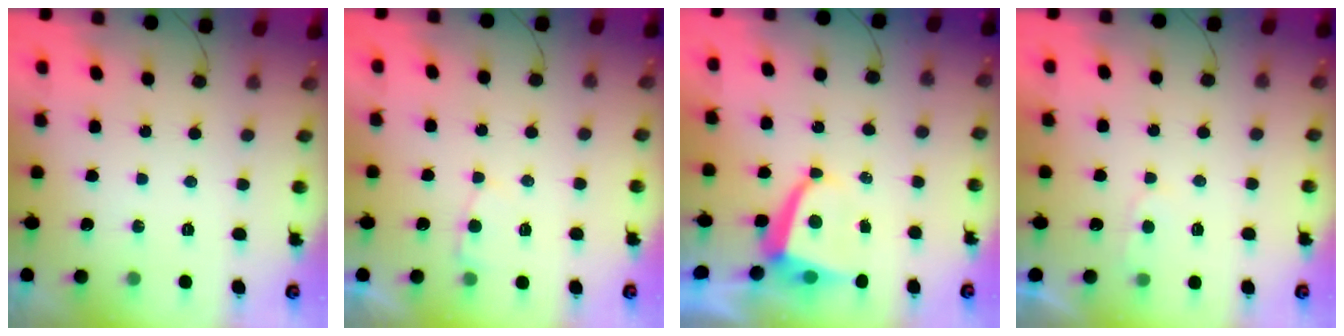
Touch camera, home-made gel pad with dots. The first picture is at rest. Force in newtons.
{"total": 3.6, "press": 3.5, "slide": 0.4}
{"total": 4.5, "press": 4.5, "slide": 0.5}
{"total": 2.5, "press": 2.5, "slide": 0.3}